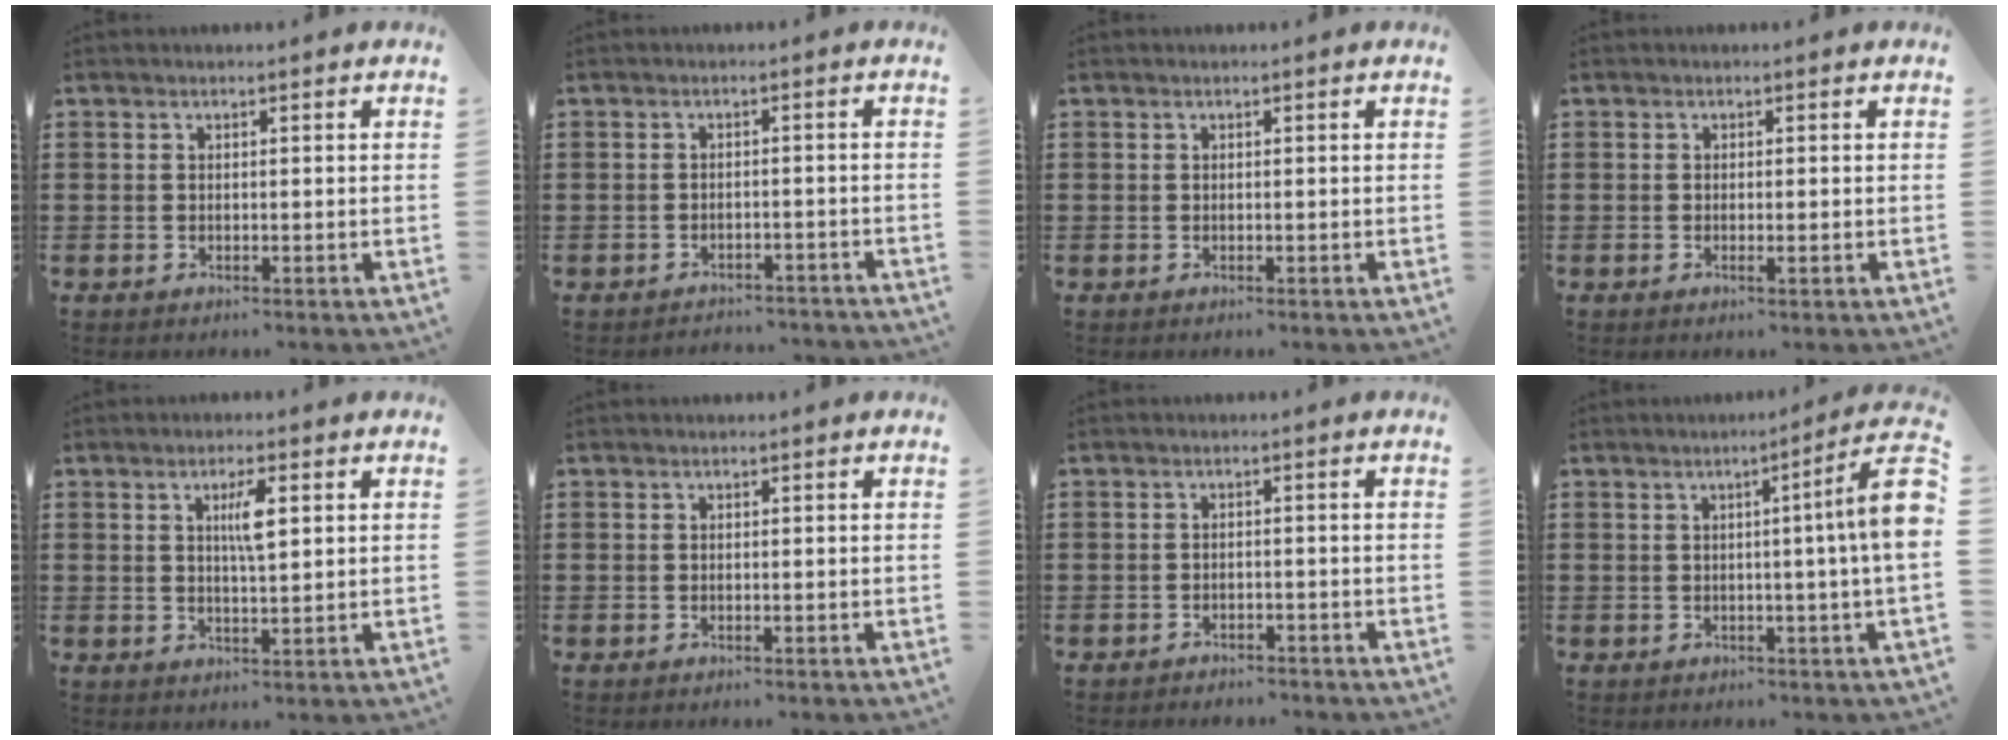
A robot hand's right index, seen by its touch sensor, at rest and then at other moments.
{"total": 2.0, "force": [-2.0, 0.2, 0.0], "torque": [-0.007, 0.000, -0.043]}
{"total": 0.0}
{"total": 0.9, "force": [-0.1, 0.0, 0.9], "torque": [-0.015, -0.006, -0.001]}
{"total": 4.1, "force": [1.2, 0.9, 3.8], "torque": [-0.070, 0.006, 0.015]}
{"total": 0.0}
{"total": 1.5, "force": [-1.5, 0.2, 0.0], "torque": [-0.006, 0.001, -0.032]}
{"total": 8.2, "force": [0.9, -0.3, 8.1], "torque": [-0.120, -0.016, 0.009]}